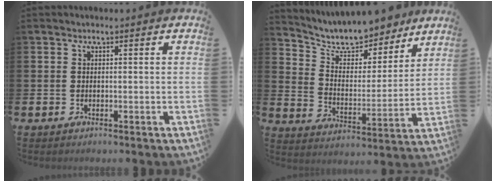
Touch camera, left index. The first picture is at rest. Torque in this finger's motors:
{"motor_torque": [1.18, -0.96, 0.14, 0.15]}